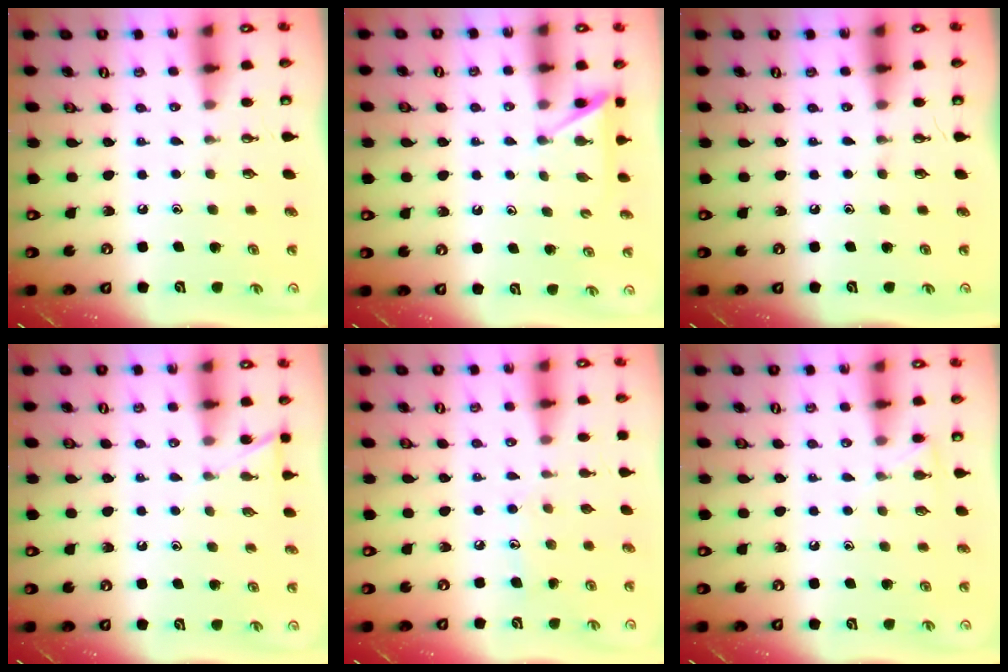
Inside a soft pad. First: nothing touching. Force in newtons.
{"total": 4.6, "press": 4.6, "slide": 0.4}
{"total": 0.0}
{"total": 3.5, "press": 3.5, "slide": 0.5}
{"total": 6.2, "press": 6.1, "slide": 0.4}
{"total": 4.0, "press": 4.0, "slide": 0.5}